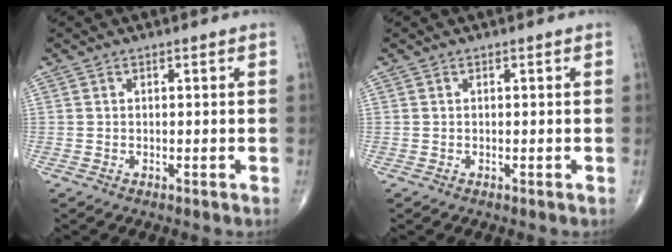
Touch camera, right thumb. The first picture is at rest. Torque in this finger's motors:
{"motor_torque": [-0.11, 0.16, -0.10, 0.00, 0.02]}